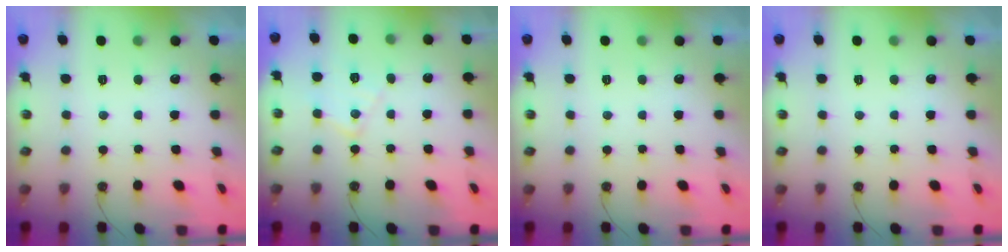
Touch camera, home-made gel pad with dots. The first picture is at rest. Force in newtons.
{"total": 8.6, "press": 8.6, "slide": 0.6}
{"total": 0.0}
{"total": 0.0}